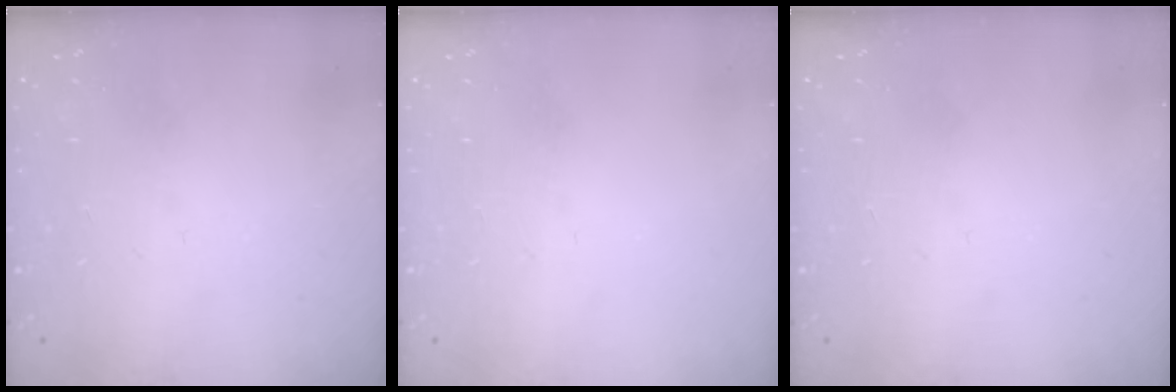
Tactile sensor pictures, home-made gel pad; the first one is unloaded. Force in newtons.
{"total": 0.0}
{"total": 0.0}